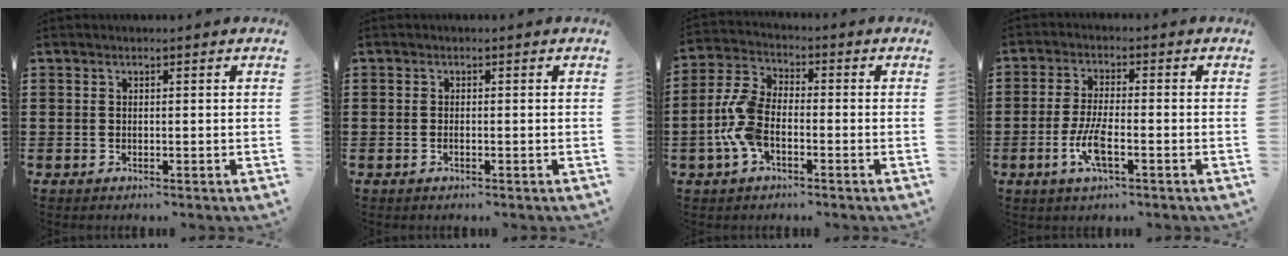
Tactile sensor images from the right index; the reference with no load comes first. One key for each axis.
{"total": 0.5, "fx": -0.3, "fy": 0.1, "fz": 0.4, "tx": -0.011, "ty": -0.005, "tz": -0.004}
{"total": 7.6, "fx": -2.2, "fy": 4.1, "fz": 6.0, "tx": -0.162, "ty": -0.005, "tz": -0.051}
{"total": 5.6, "fx": -2.1, "fy": 1.4, "fz": 5.0, "tx": -0.109, "ty": -0.008, "tz": -0.042}